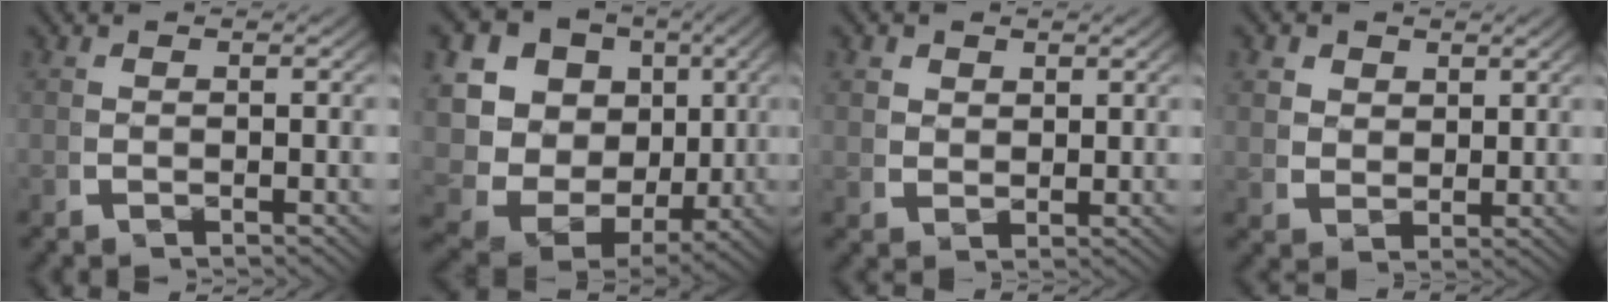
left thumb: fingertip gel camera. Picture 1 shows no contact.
{"total": 17.1, "force": [0.2, 14.3, 9.4], "torque": [-0.210, -0.038, -0.004]}
{"total": 2.0, "force": [1.3, 1.4, 0.6], "torque": [-0.002, -0.004, 0.030]}
{"total": 3.2, "force": [1.6, 2.4, 1.3], "torque": [-0.021, -0.012, 0.036]}